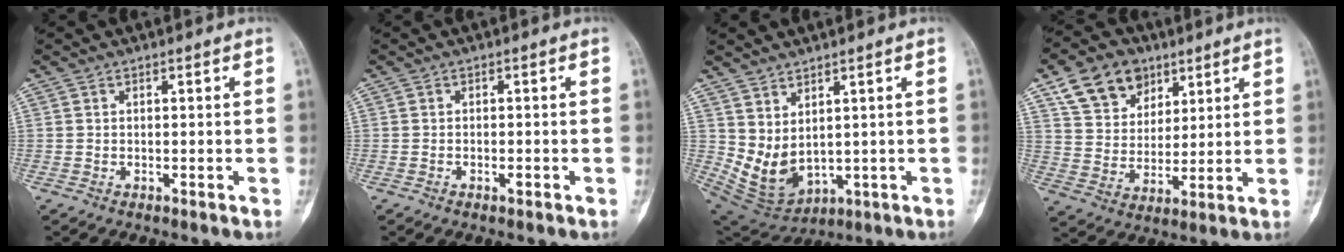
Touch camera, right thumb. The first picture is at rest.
{"total": 1.2, "force": [-0.6, 0.5, 0.8], "torque": [-0.017, 0.004, -0.010]}
{"total": 9.1, "force": [1.9, 5.5, 7.0], "torque": [-0.112, -0.023, 0.066]}
{"total": 12.7, "force": [7.1, 9.0, 5.4], "torque": [-0.068, -0.020, 0.132]}